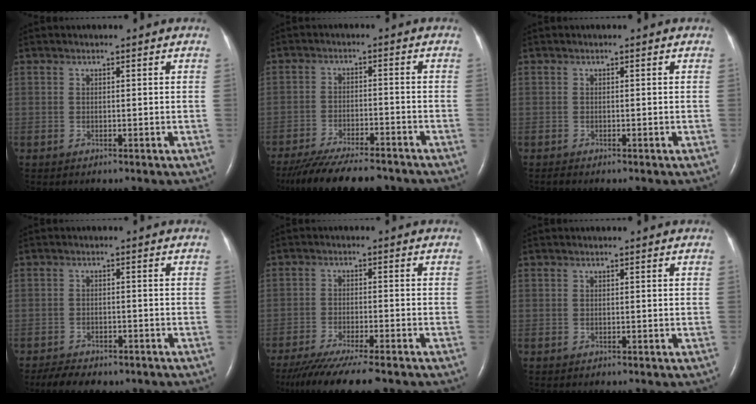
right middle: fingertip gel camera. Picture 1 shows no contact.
{"total": 14.8, "force": [-12.9, 2.9, 6.6], "torque": [-0.125, -0.021, -0.191]}
{"total": 0.0}
{"total": 7.4, "force": [-5.9, 3.1, 3.2], "torque": [-0.051, -0.003, -0.081]}
{"total": 12.9, "force": [-10.7, 1.3, 7.2], "torque": [-0.119, -0.031, -0.167]}
{"total": 0.0}